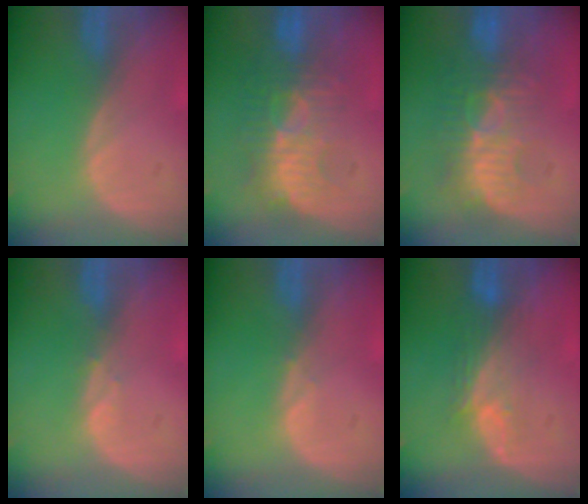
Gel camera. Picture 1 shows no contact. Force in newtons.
{"total": 9.1, "press": 8.7, "slide": 2.6}
{"total": 9.1, "press": 8.7, "slide": 2.7}
{"total": 0.7, "press": 0.7, "slide": 0.2}
{"total": 0.5, "press": 0.5, "slide": 0.2}
{"total": 4.9, "press": 4.7, "slide": 1.6}